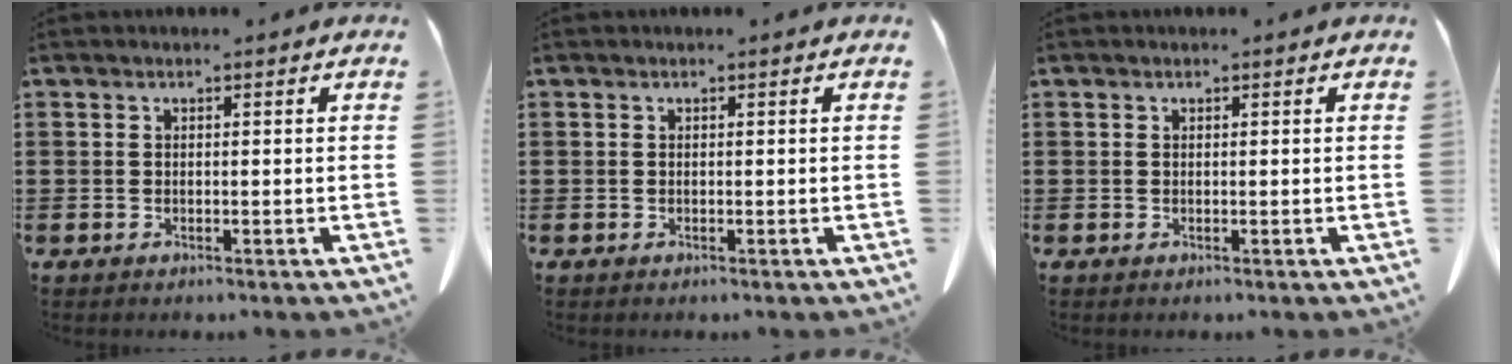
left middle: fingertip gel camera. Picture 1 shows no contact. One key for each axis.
{"total": 0.0}
{"total": 0.0}